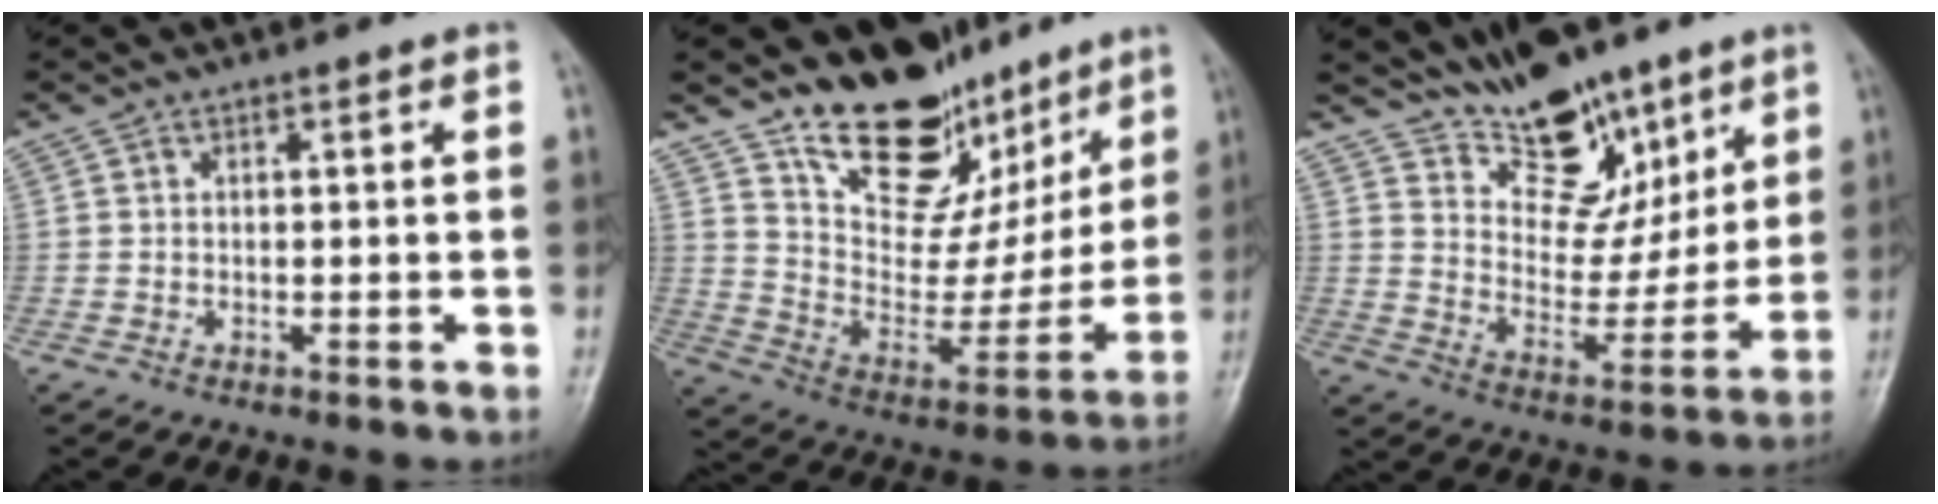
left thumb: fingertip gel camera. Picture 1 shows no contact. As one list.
[{"total": 20.8, "force": [14.6, 11.0, 9.9], "torque": [-0.079, -0.086, 0.240]}, {"total": 15.6, "force": [11.0, 8.0, 7.7], "torque": [-0.069, -0.068, 0.190]}]